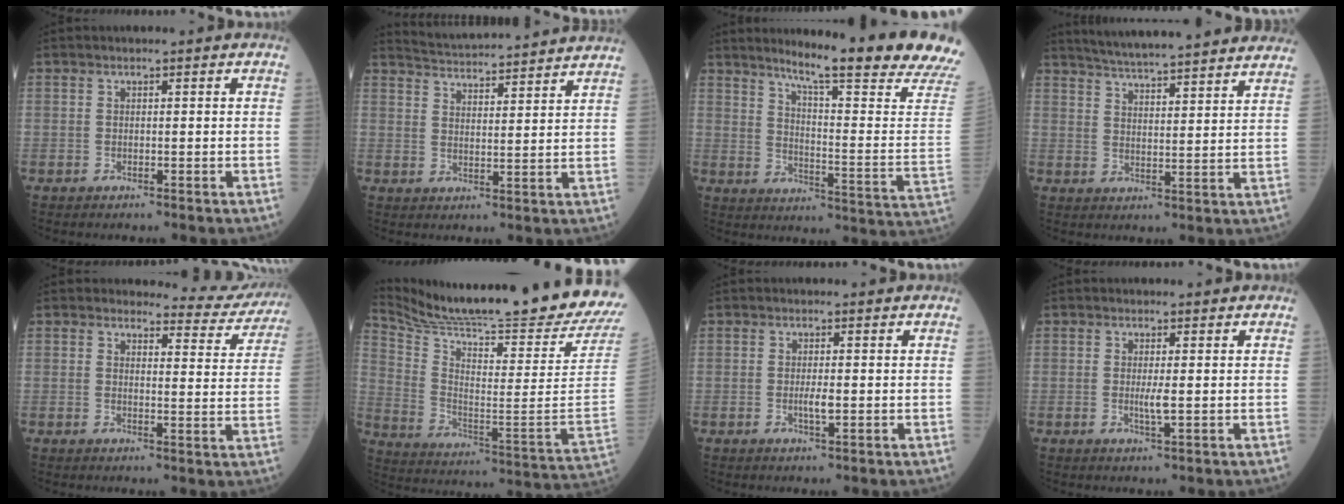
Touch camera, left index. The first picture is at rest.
{"total": 15.7, "force": [15.1, 0.6, 4.2], "torque": [-0.079, 0.014, 0.216]}
{"total": 23.0, "force": [19.5, -1.7, 12.1], "torque": [-0.177, -0.095, 0.249]}
{"total": 22.3, "force": [20.4, 1.8, 8.9], "torque": [-0.141, 0.003, 0.277]}
{"total": 8.9, "force": [8.8, 1.3, -0.4], "torque": [0.016, -0.040, 0.089]}
{"total": 30.9, "force": [27.8, -1.5, 13.4], "torque": [-0.248, -0.125, 0.399]}
{"total": 2.0, "force": [0.0, 0.6, 1.9], "torque": [-0.038, 0.000, 0.003]}
{"total": 2.1, "force": [0.3, 0.4, 2.1], "torque": [-0.043, -0.002, 0.008]}